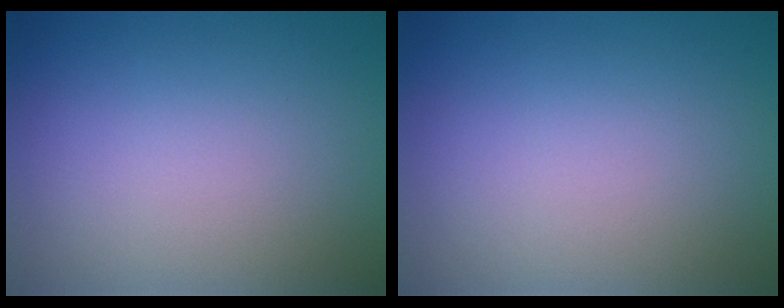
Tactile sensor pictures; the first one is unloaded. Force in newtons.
{"total": 0.0}